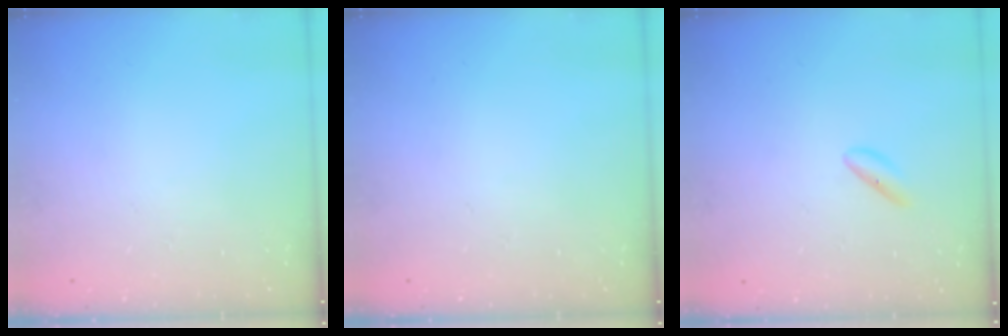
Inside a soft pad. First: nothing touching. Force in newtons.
{"total": 0.0}
{"total": 3.4, "press": 3.2, "slide": 1.1}